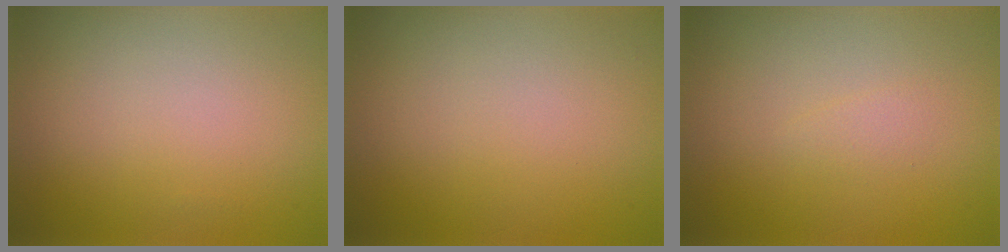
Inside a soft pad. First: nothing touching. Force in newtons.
{"total": 0.0}
{"total": 0.7, "press": 0.7, "slide": 0.1}